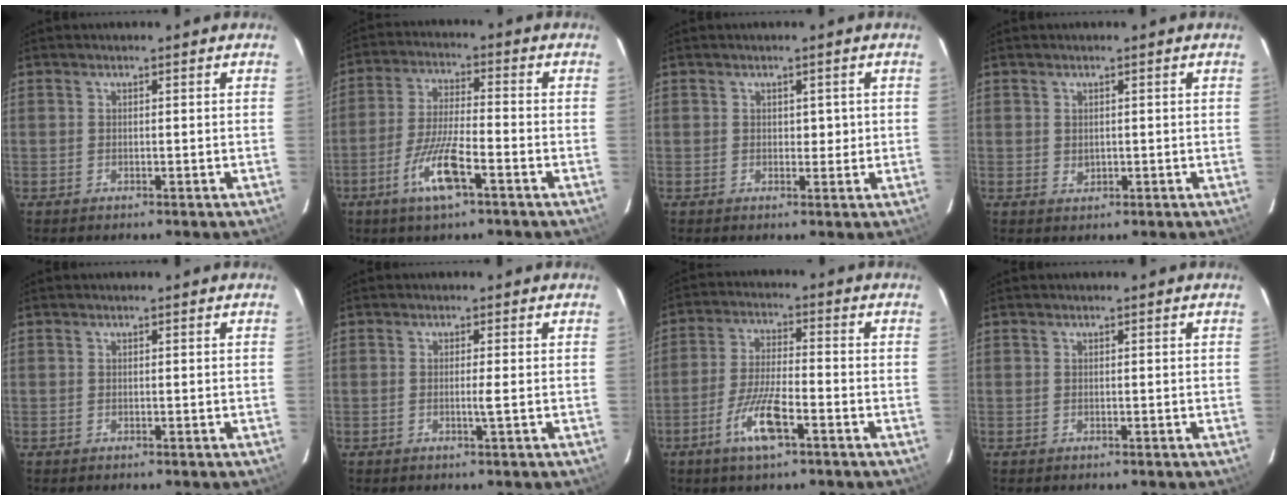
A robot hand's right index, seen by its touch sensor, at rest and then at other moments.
{"total": 9.4, "force": [-4.6, 1.4, 8.1], "torque": [-0.162, -0.010, -0.086]}
{"total": 2.1, "force": [0.2, 1.4, 1.6], "torque": [-0.024, 0.006, 0.007]}
{"total": 1.3, "force": [0.0, 1.0, 0.8], "torque": [-0.016, -0.001, 0.005]}
{"total": 0.0}
{"total": 1.5, "force": [-0.3, -0.3, 1.4], "torque": [-0.029, -0.002, -0.007]}
{"total": 8.6, "force": [-4.3, 1.5, 7.3], "torque": [-0.148, -0.008, -0.079]}
{"total": 0.0}